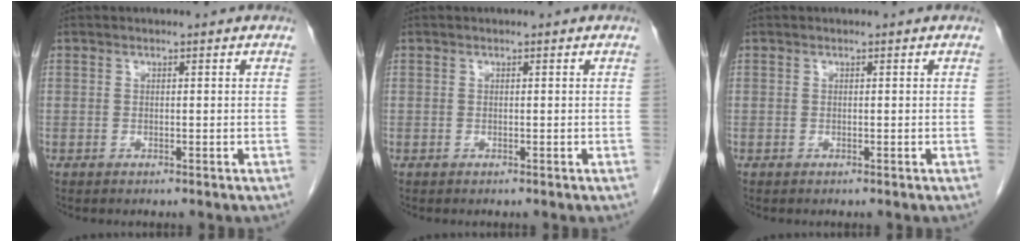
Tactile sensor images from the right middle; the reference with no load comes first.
{"total": 0.0}
{"total": 0.0}